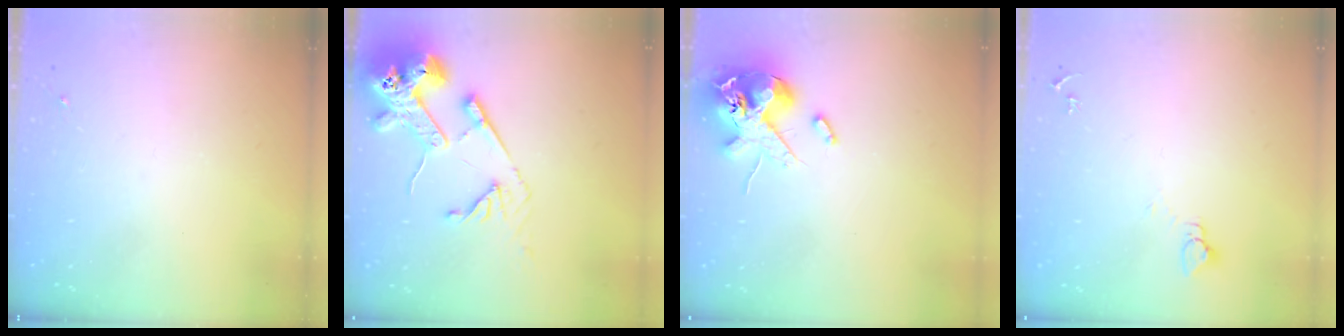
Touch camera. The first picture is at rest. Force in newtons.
{"total": 16.6, "press": 16.5, "slide": 2.0}
{"total": 14.1, "press": 13.9, "slide": 2.5}
{"total": 2.7, "press": 2.7, "slide": 0.2}